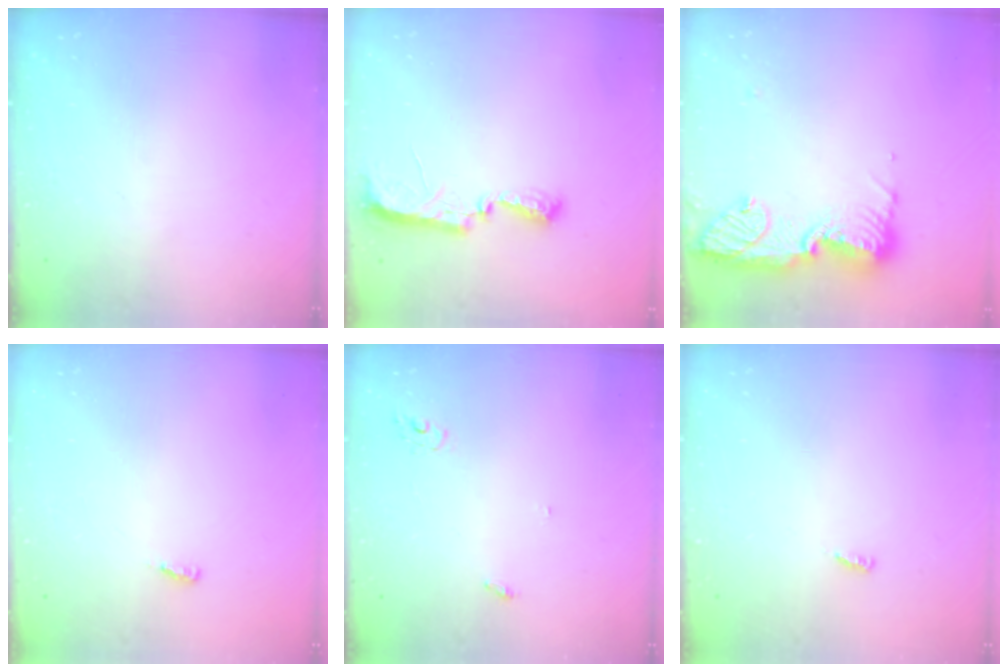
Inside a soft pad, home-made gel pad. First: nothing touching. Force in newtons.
{"total": 9.4, "press": 8.3, "slide": 4.5}
{"total": 17.6, "press": 16.5, "slide": 6.2}
{"total": 2.6, "press": 2.4, "slide": 1.0}
{"total": 2.8, "press": 2.8, "slide": 0.2}
{"total": 3.0, "press": 3.0, "slide": 0.0}